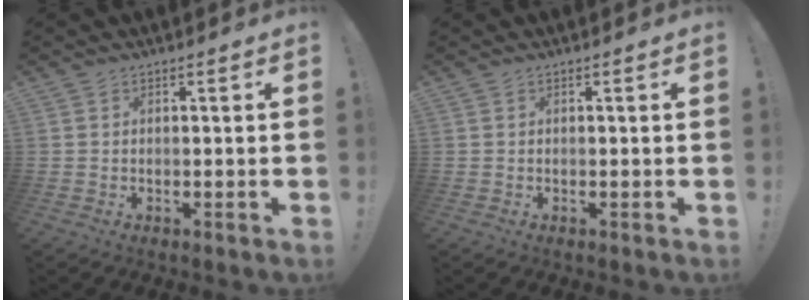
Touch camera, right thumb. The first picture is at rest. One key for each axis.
{"total": 0.0}